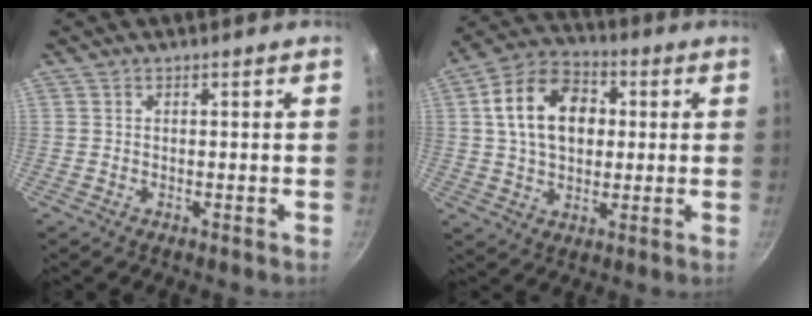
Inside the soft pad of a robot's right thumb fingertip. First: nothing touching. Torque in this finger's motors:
{"motor_torque": [-1.31, 1.77, 1.35, 0.41, 0.34]}